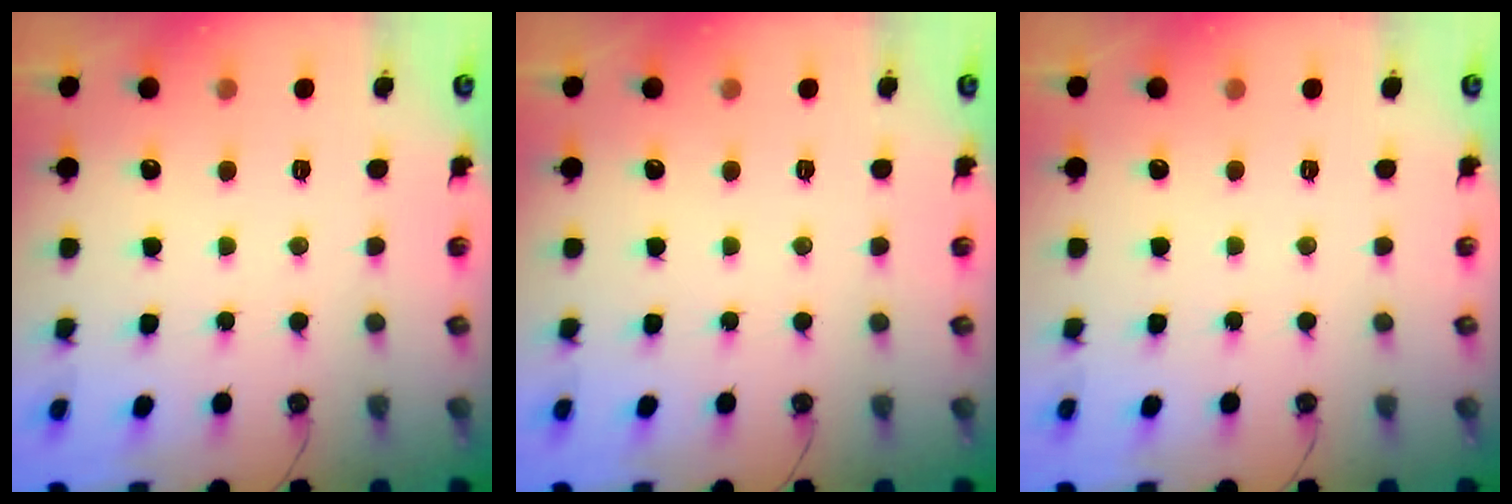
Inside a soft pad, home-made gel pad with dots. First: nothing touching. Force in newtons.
{"total": 0.0}
{"total": 0.0}